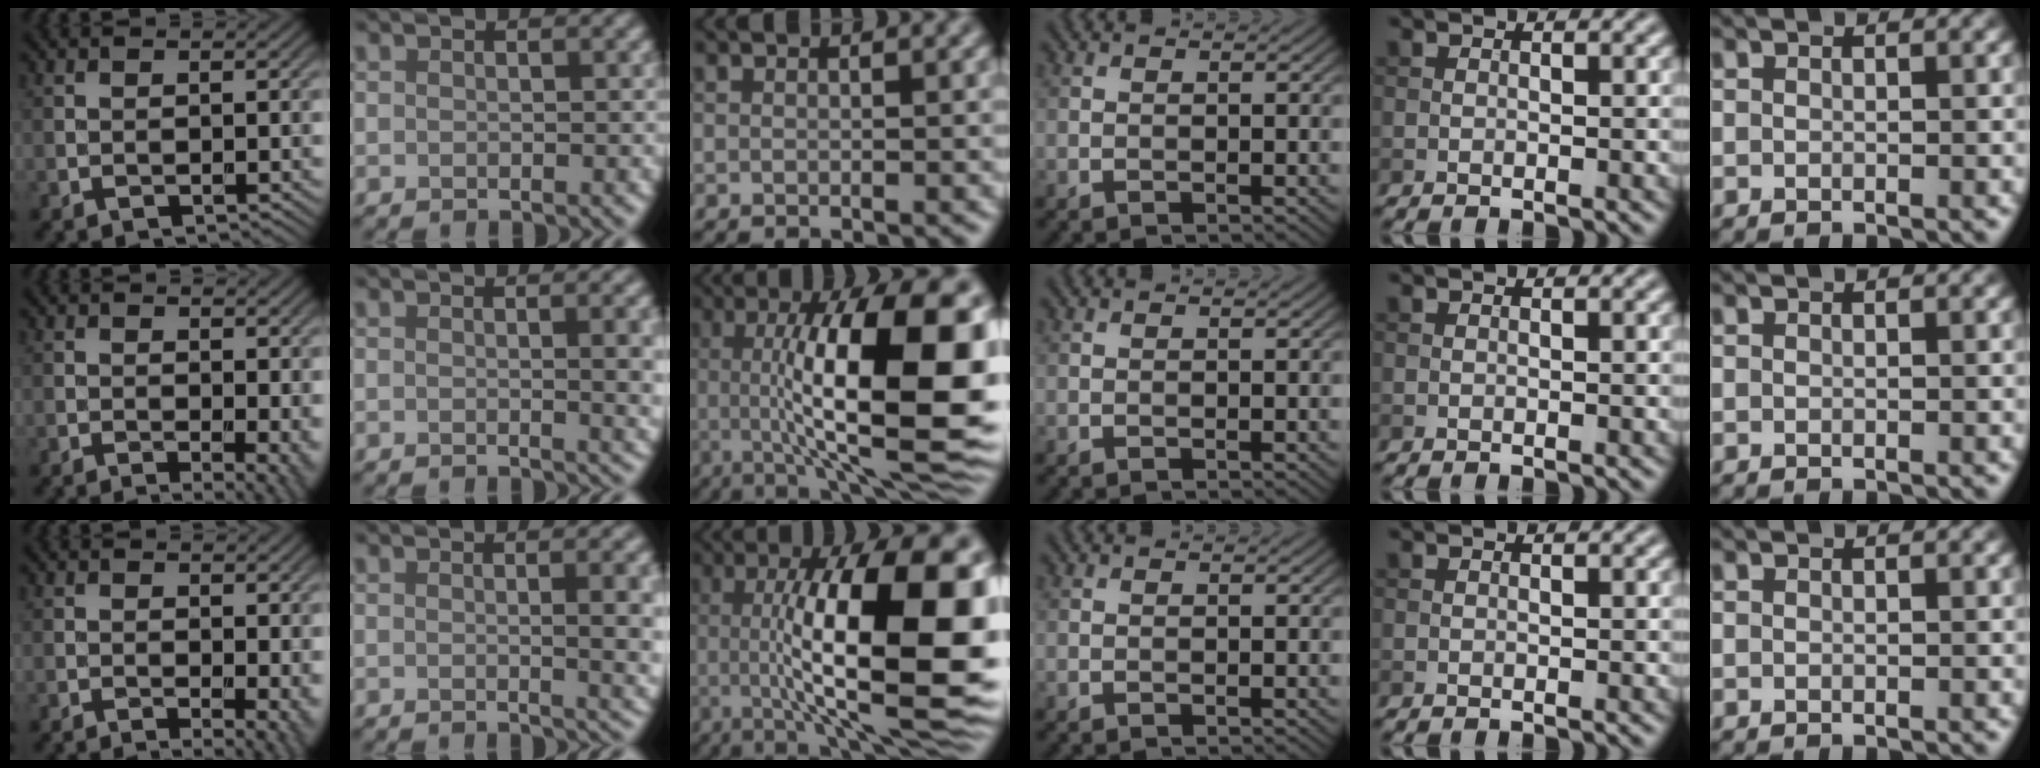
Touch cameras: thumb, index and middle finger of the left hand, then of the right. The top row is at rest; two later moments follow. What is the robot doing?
{"motion": "screw", "object": "dispenser bottle"}